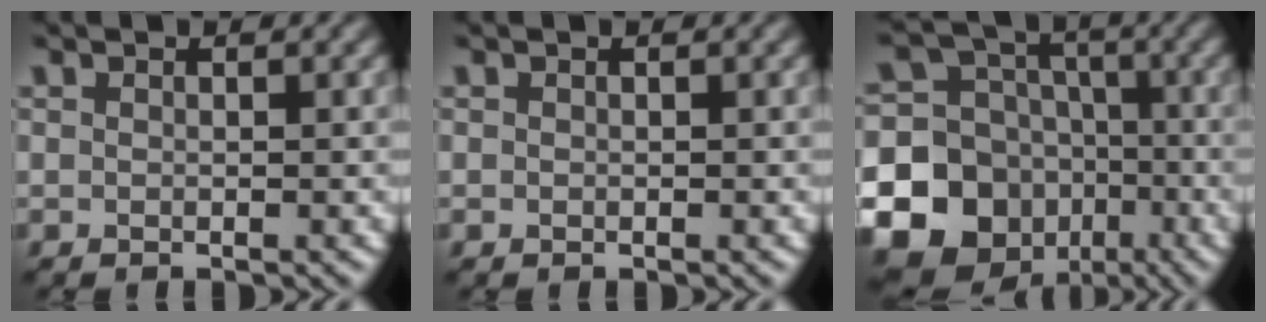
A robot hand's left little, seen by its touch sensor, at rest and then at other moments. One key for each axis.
{"total": 0.0}
{"total": 20.5, "fx": -7.2, "fy": 18.6, "fz": 5.0, "tx": -0.147, "ty": -0.045, "tz": -0.138}